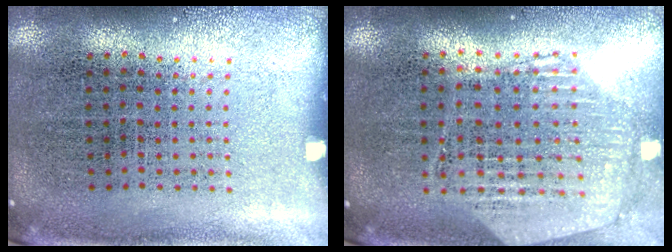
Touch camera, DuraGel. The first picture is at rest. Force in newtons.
{"total": 1.1, "press": 1.1, "slide": 0.2}